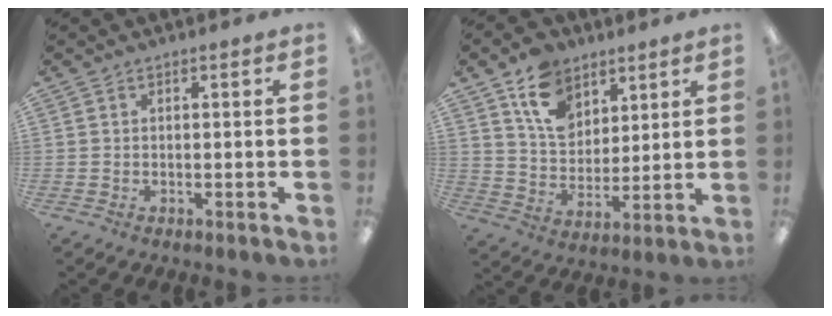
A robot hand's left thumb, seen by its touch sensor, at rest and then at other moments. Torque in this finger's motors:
{"motor_torque": [1.56, 1.44, 1.29, -0.83, 0.05]}